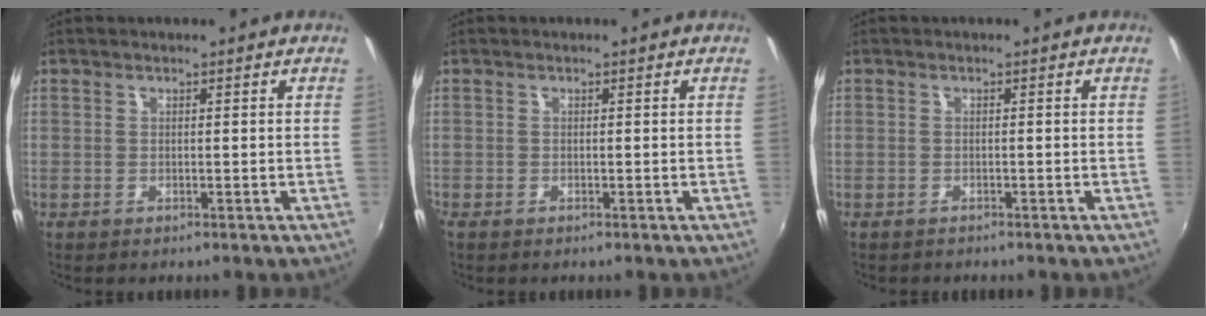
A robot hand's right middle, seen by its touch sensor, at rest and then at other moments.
{"total": 0.0}
{"total": 1.0, "force": [-0.9, 0.5, 0.0], "torque": [-0.006, -0.002, -0.014]}